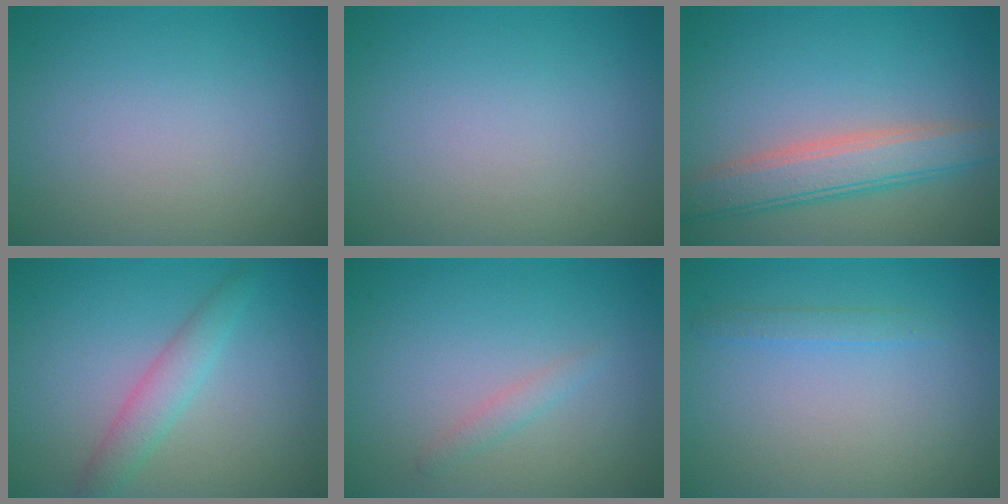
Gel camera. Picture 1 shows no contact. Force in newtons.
{"total": 0.0}
{"total": 4.9, "press": 4.9, "slide": 0.4}
{"total": 2.6, "press": 2.6, "slide": 0.0}
{"total": 1.1, "press": 1.1, "slide": 0.2}
{"total": 1.1, "press": 1.1, "slide": 0.1}